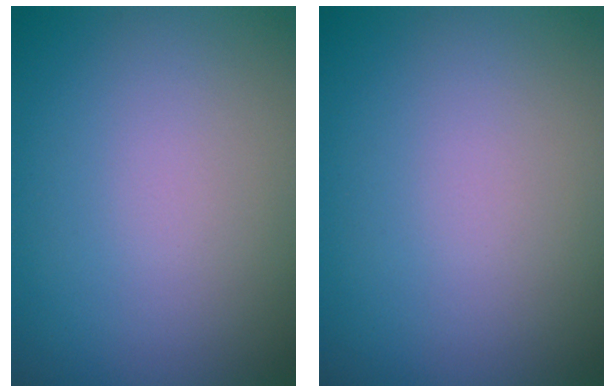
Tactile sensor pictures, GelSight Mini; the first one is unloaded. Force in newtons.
{"total": 0.0}